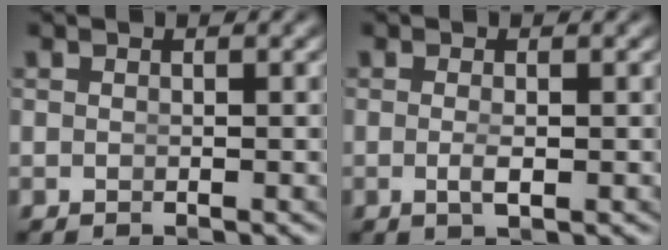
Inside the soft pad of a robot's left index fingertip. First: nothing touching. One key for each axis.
{"total": 1.4, "fx": -0.6, "fy": -0.1, "fz": 1.3, "tx": -0.028, "ty": -0.015, "tz": -0.002}